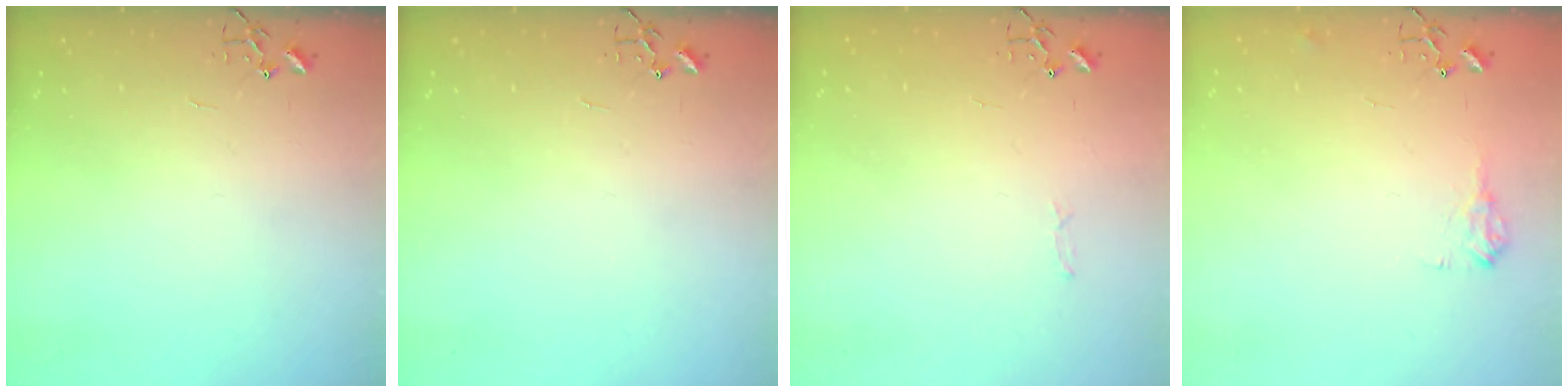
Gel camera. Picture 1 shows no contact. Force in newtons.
{"total": 0.0}
{"total": 2.8, "press": 2.8, "slide": 0.4}
{"total": 7.7, "press": 7.7, "slide": 0.1}